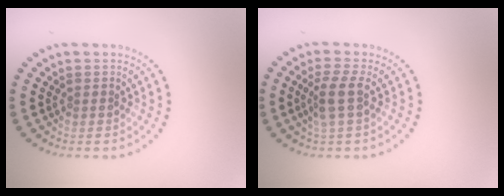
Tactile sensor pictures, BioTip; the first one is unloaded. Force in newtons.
{"total": 2.4, "press": 1.9, "slide": 1.5}